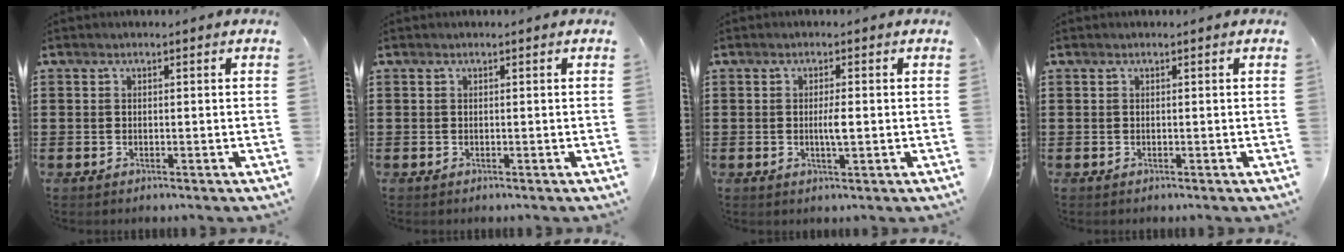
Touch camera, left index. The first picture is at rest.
{"total": 0.0}
{"total": 2.6, "force": [-0.3, 0.3, 2.5], "torque": [-0.047, -0.002, -0.007]}
{"total": 0.0}